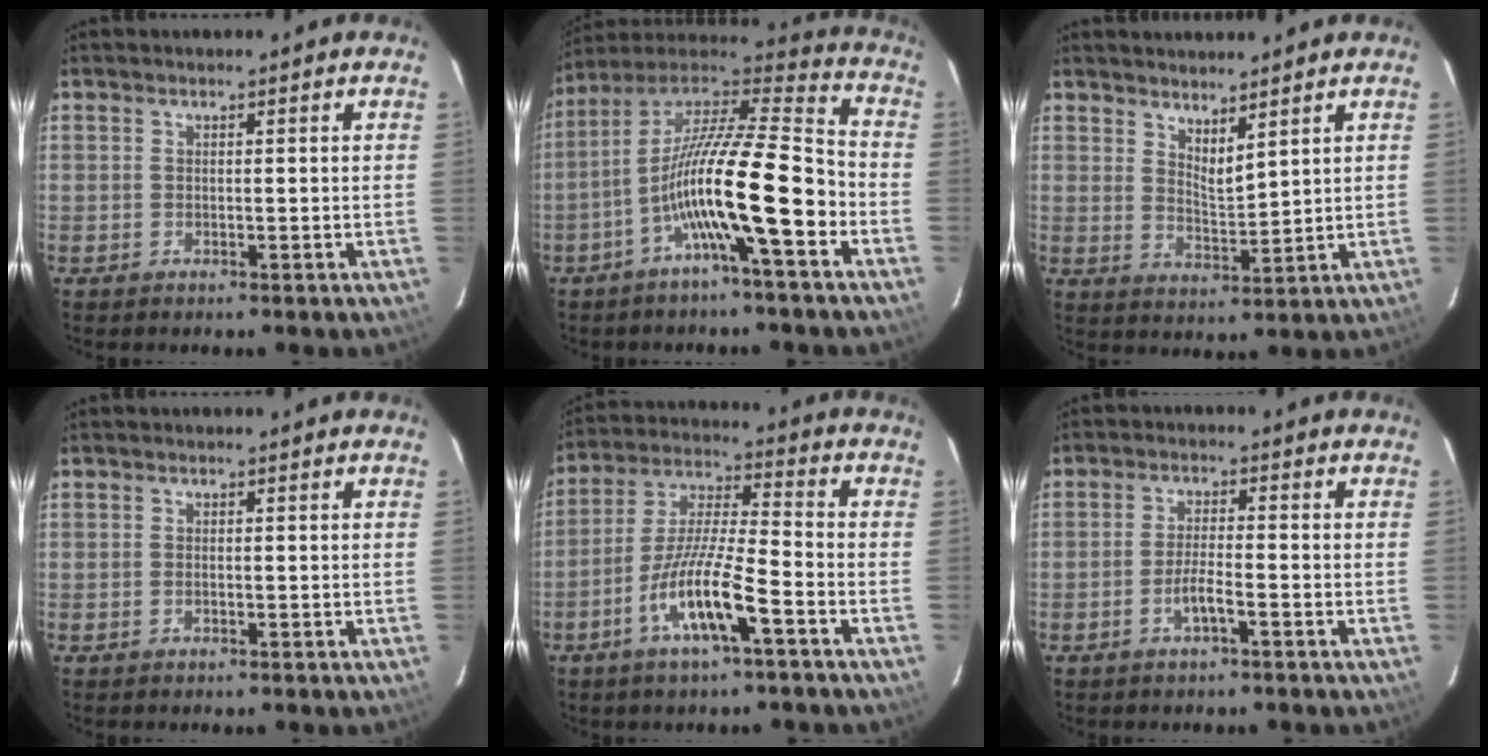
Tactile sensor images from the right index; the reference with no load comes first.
{"total": 18.8, "force": [-7.7, 2.2, 17.0], "torque": [-0.294, -0.018, -0.147]}
{"total": 4.9, "force": [4.0, 1.0, 2.6], "torque": [-0.042, -0.010, 0.067]}
{"total": 0.5, "force": [-0.3, 0.3, 0.4], "torque": [-0.009, -0.001, -0.004]}
{"total": 12.0, "force": [-5.9, 1.4, 10.4], "torque": [-0.213, -0.005, -0.116]}
{"total": 3.7, "force": [-2.1, 0.4, 3.1], "torque": [-0.064, 0.000, -0.039]}